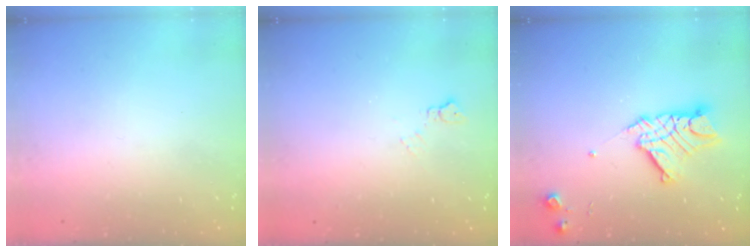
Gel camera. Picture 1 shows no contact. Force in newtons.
{"total": 5.1, "press": 5.0, "slide": 0.7}
{"total": 13.4, "press": 13.3, "slide": 1.2}